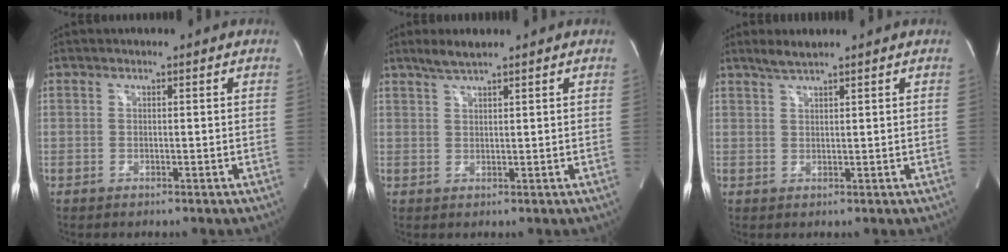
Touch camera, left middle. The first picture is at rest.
{"total": 3.1, "force": [2.6, 0.0, 1.8], "torque": [-0.046, 0.004, 0.053]}
{"total": 2.4, "force": [2.1, -0.1, 1.2], "torque": [-0.031, 0.004, 0.043]}